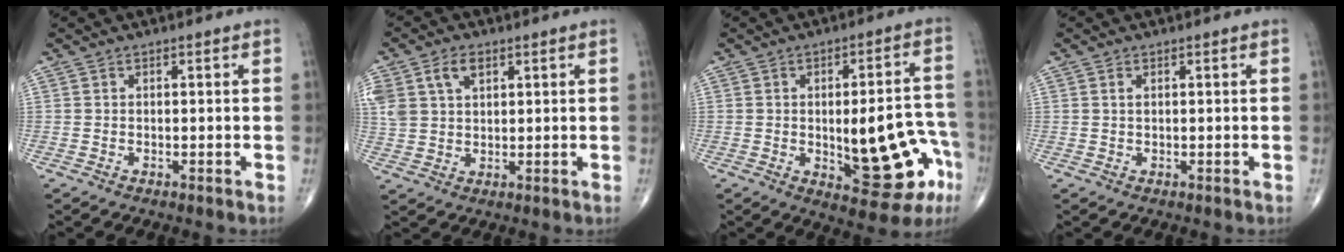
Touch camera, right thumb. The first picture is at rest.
{"total": 9.0, "force": [3.9, 5.9, 5.6], "torque": [-0.121, 0.001, 0.079]}
{"total": 17.1, "force": [-4.6, 6.6, 15.1], "torque": [-0.168, 0.034, -0.043]}
{"total": 0.8, "force": [0.3, 0.3, 0.6], "torque": [-0.014, 0.004, 0.007]}